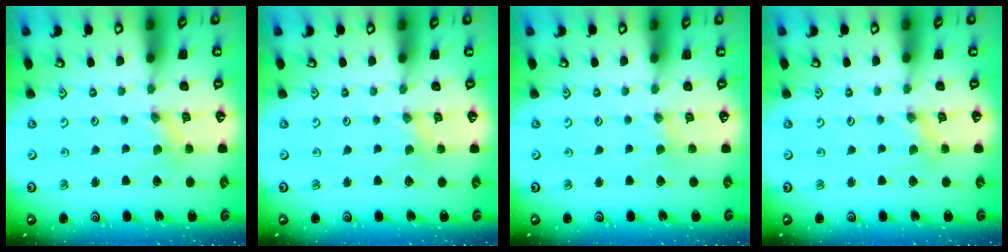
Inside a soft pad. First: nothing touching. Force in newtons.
{"total": 0.0}
{"total": 1.1, "press": 1.1, "slide": 0.2}
{"total": 0.0}